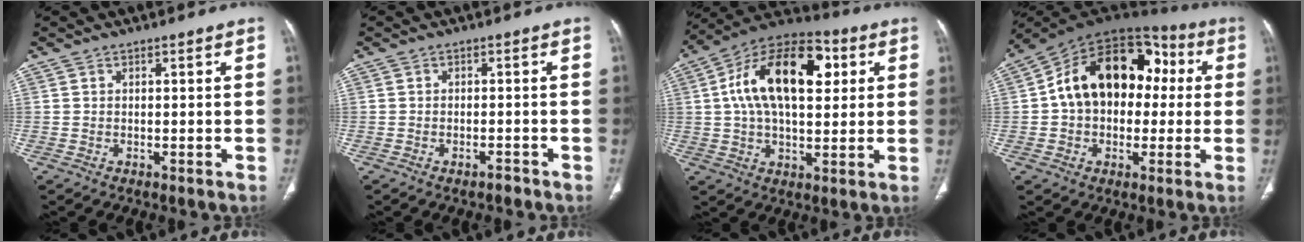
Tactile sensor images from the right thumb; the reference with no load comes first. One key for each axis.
{"total": 1.4, "fx": -1.1, "fy": 0.6, "fz": 0.7, "tx": -0.012, "ty": 0.004, "tz": -0.016}
{"total": 21.2, "fx": 5.1, "fy": 11.5, "fz": 17.1, "tx": -0.264, "ty": 0.016, "tz": 0.072}
{"total": 21.0, "fx": 2.1, "fy": 14.5, "fz": 15.0, "tx": -0.206, "ty": 0.049, "tz": 0.027}